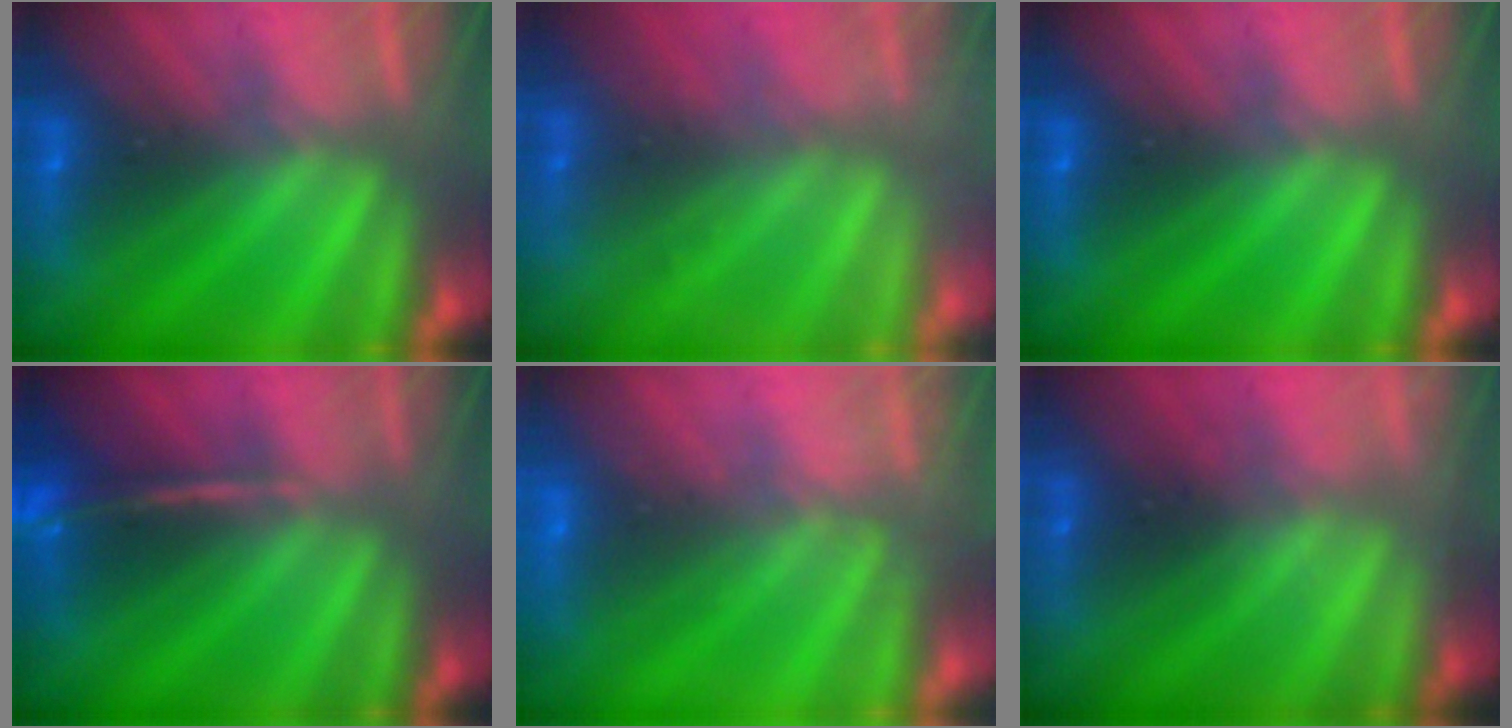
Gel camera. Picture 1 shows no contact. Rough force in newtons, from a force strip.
{"total": 2.2}
{"total": 0.0}
{"total": 2.4}
{"total": 9.2}
{"total": 2.3}